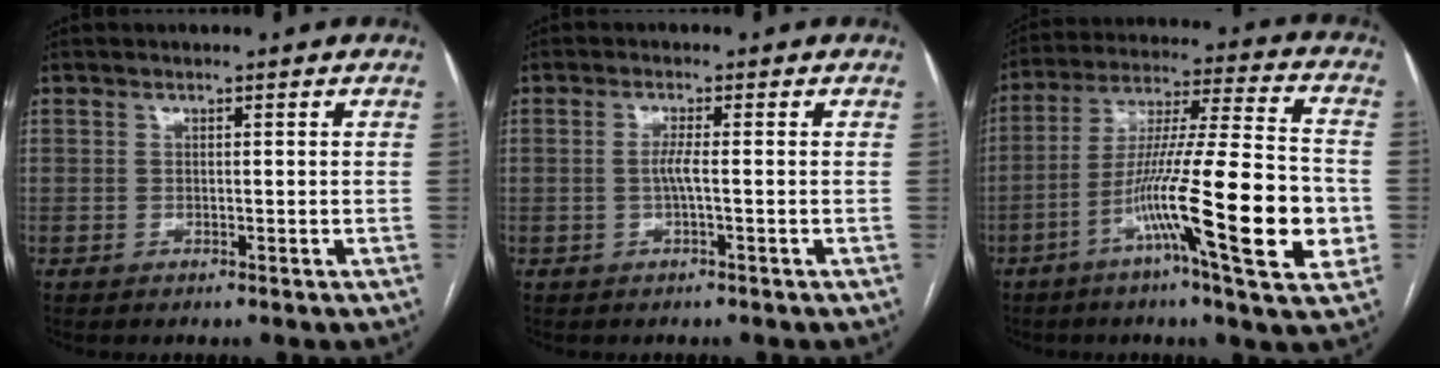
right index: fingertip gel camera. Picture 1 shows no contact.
{"total": 2.0, "force": [-0.3, -0.1, 2.0], "torque": [-0.040, 0.000, -0.007]}
{"total": 22.0, "force": [-6.4, 0.8, 21.0], "torque": [-0.326, -0.016, -0.108]}